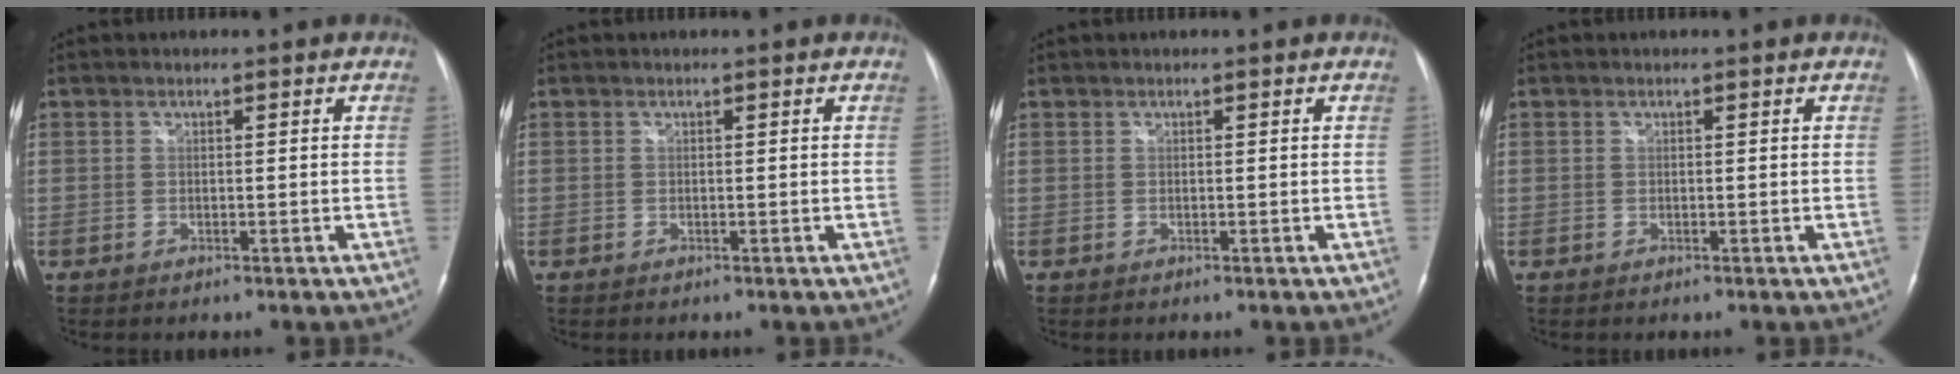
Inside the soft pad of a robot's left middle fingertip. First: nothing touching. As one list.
[{"total": 0.0}, {"total": 0.0}, {"total": 0.0}]